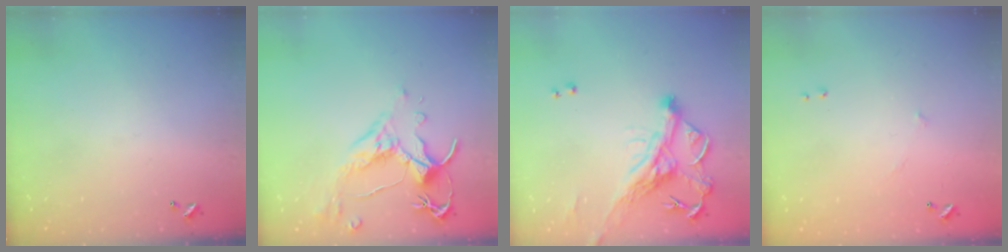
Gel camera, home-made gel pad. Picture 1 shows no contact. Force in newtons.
{"total": 2.6, "press": 2.2, "slide": 1.3}
{"total": 5.2, "press": 4.8, "slide": 1.8}
{"total": 7.0, "press": 7.0, "slide": 0.6}